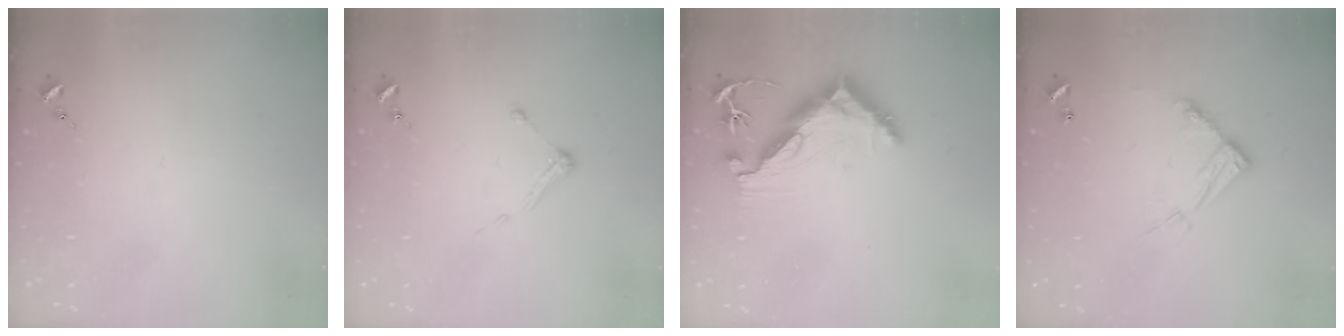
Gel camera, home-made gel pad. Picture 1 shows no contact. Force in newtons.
{"total": 3.9, "press": 3.8, "slide": 0.4}
{"total": 10.5, "press": 10.4, "slide": 1.1}
{"total": 11.8, "press": 11.7, "slide": 1.1}